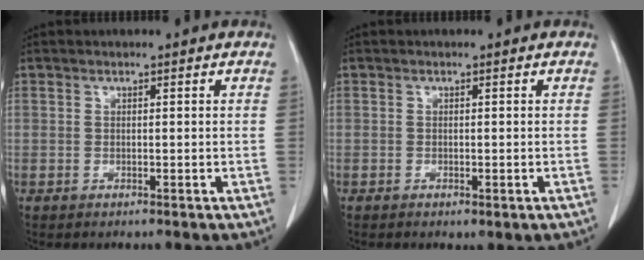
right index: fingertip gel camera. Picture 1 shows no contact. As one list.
[{"total": 1.4, "force": [-0.7, 0.6, 1.1], "torque": [-0.019, -0.004, -0.003]}]